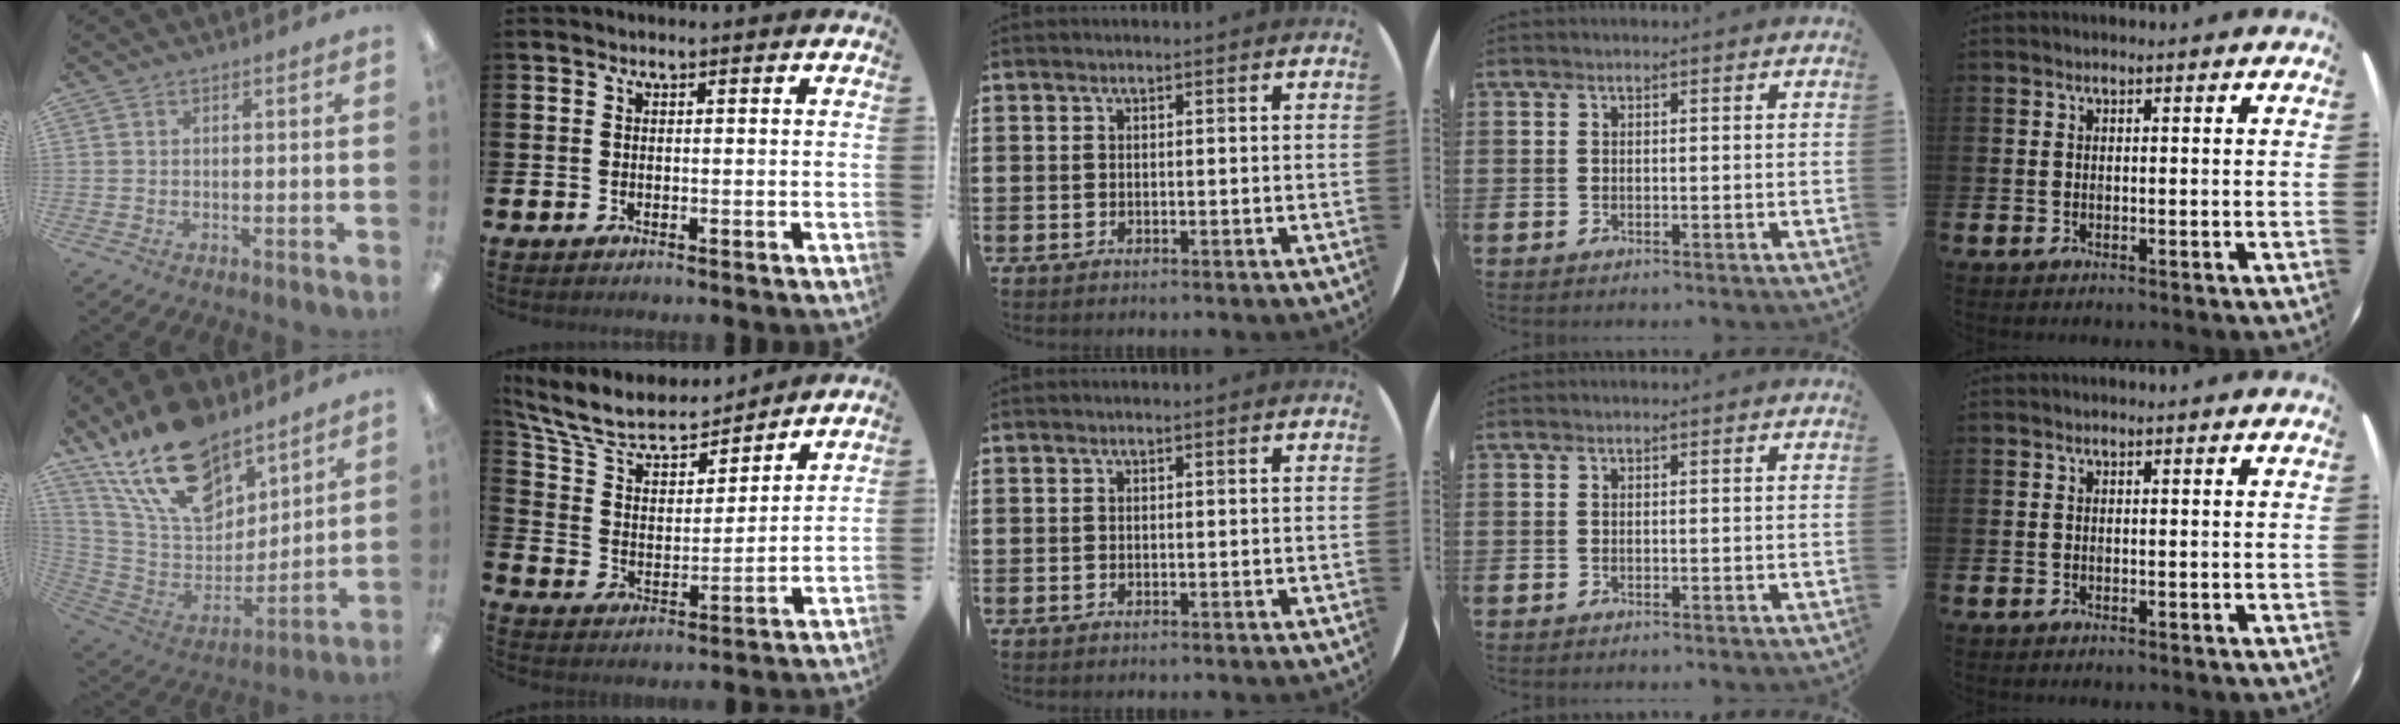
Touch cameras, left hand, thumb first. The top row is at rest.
{"thumb": {"total": 21.6, "force": [15.0, 11.3, 10.7], "torque": [-0.199, -0.081, 0.274]}, "index": {"total": 9.9, "force": [8.9, 3.2, 3.1], "torque": [-0.112, -0.058, 0.157]}}